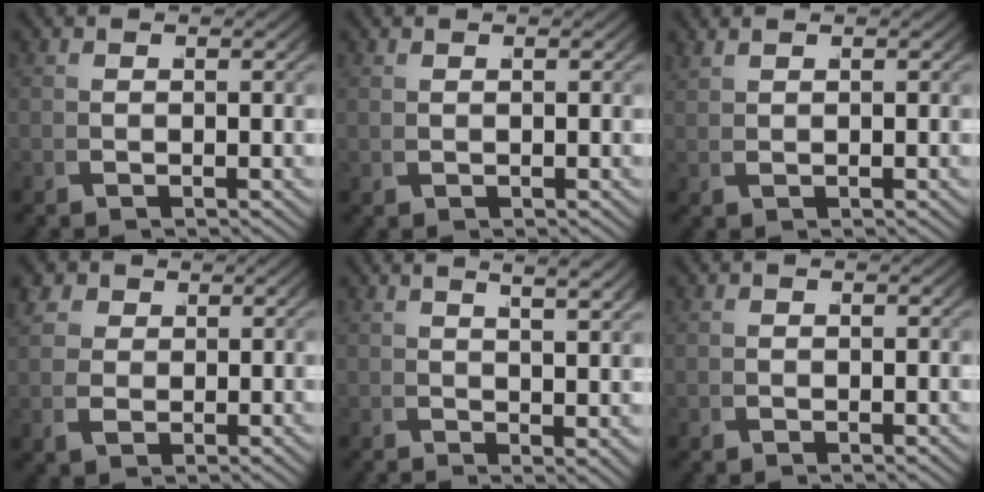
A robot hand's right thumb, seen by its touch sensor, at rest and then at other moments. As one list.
[{"total": 0.5, "force": [0.5, 0.1, 0.1], "torque": [-0.002, 0.003, 0.011]}, {"total": 1.1, "force": [1.1, -0.2, 0.3], "torque": [-0.004, 0.006, 0.023]}, {"total": 3.1, "force": [1.4, 2.4, 1.4], "torque": [-0.033, -0.002, 0.030]}, {"total": 3.5, "force": [2.4, 0.0, 2.5], "torque": [-0.027, 0.011, 0.037]}, {"total": 0.0}]